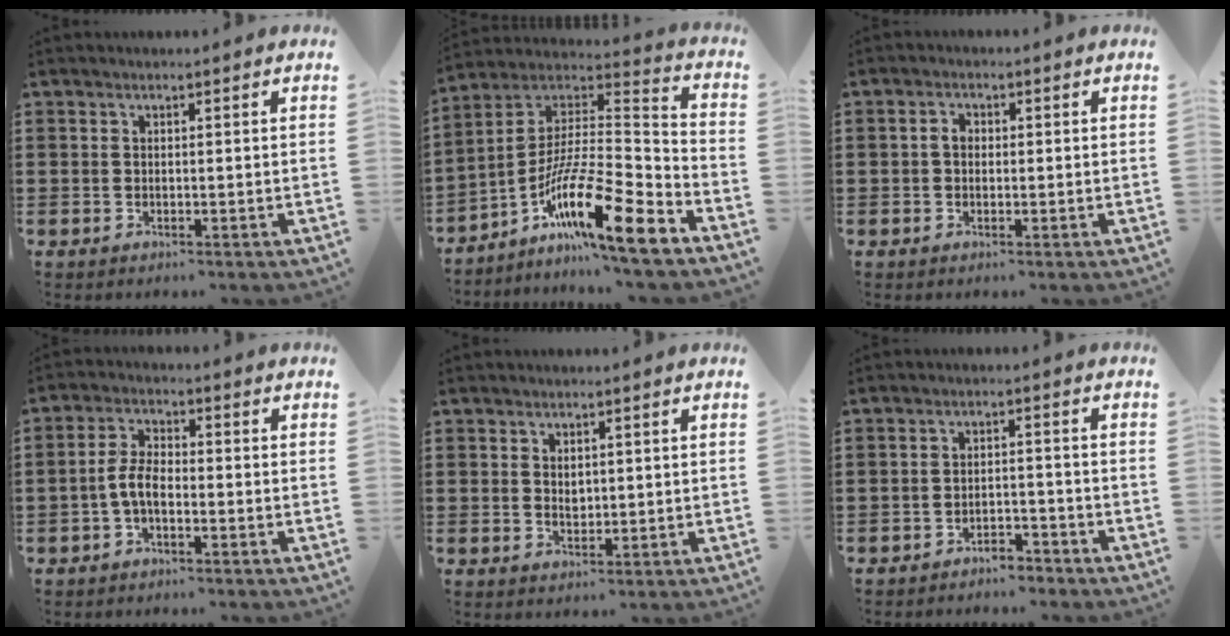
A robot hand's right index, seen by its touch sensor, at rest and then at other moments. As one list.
[{"total": 15.6, "force": [-9.7, 1.9, 12.0], "torque": [-0.226, 0.001, -0.180]}, {"total": 1.8, "force": [0.0, 1.3, 1.3], "torque": [-0.027, 0.006, -0.002]}, {"total": 4.6, "force": [-1.5, 2.1, 3.7], "torque": [-0.094, -0.001, -0.037]}, {"total": 1.7, "force": [0.5, 1.3, 1.1], "torque": [-0.015, 0.006, 0.006]}, {"total": 3.0, "force": [-3.0, 0.4, 0.3], "torque": [-0.012, 0.003, -0.063]}]